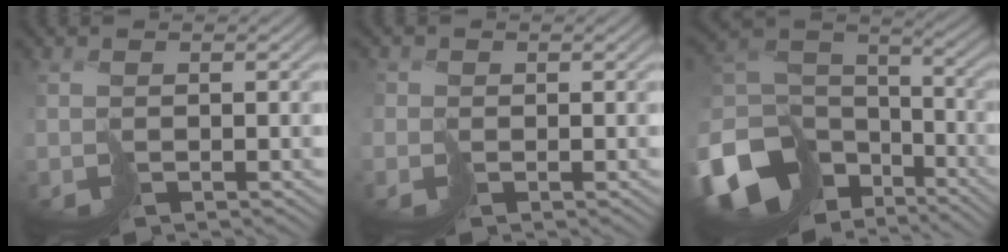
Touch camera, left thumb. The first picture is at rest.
{"total": 1.1, "force": [-0.1, 0.8, -0.8], "torque": [0.022, 0.001, -0.011]}
{"total": 15.6, "force": [-7.5, 10.8, 8.4], "torque": [-0.262, -0.043, -0.108]}